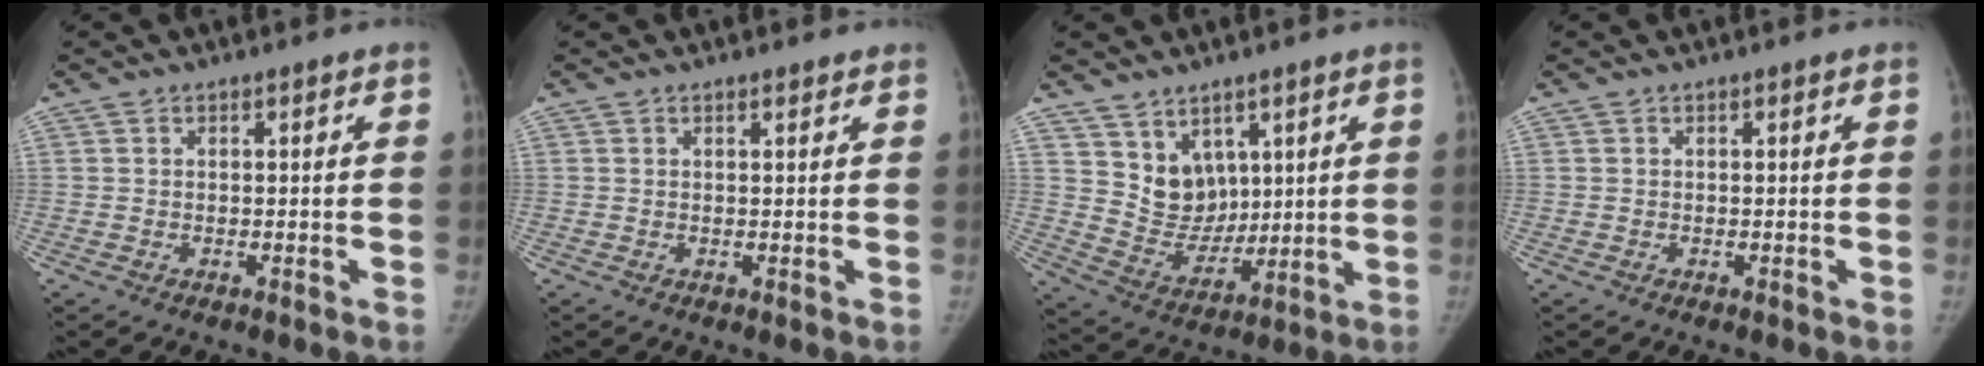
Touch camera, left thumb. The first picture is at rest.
{"total": 0.9, "force": [0.7, 0.3, 0.4], "torque": [-0.007, -0.005, 0.011]}
{"total": 8.8, "force": [4.8, 6.7, 3.0], "torque": [-0.017, -0.040, 0.105]}
{"total": 0.0}